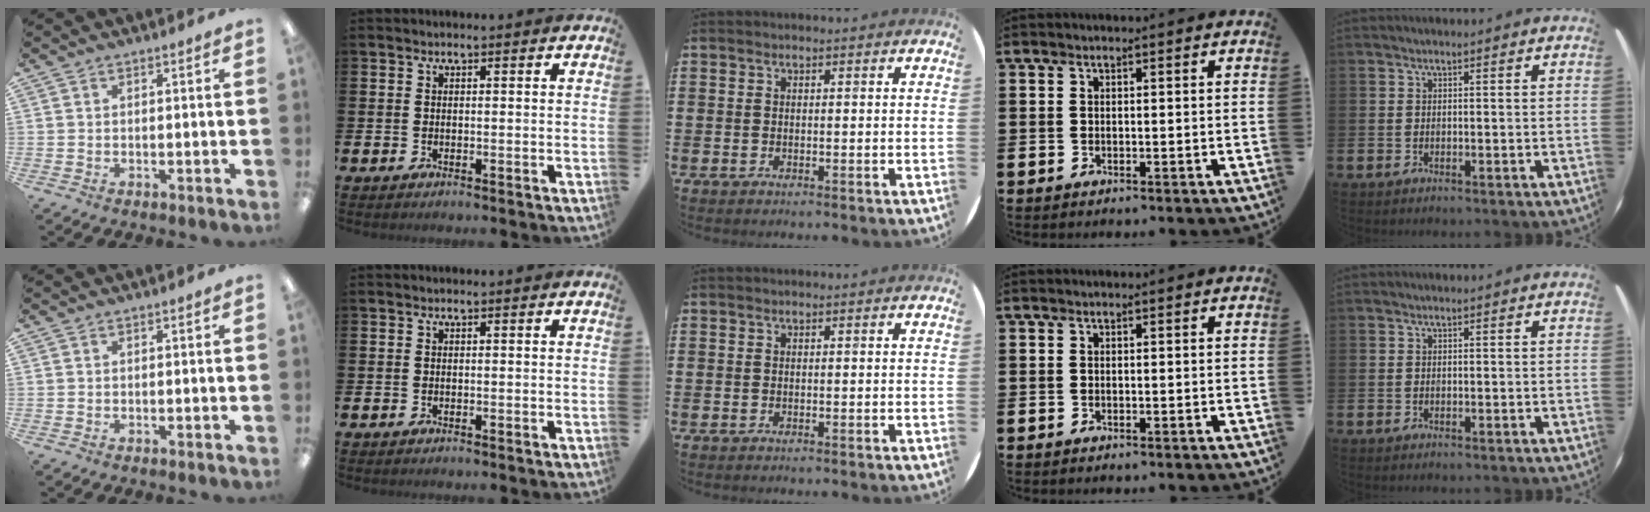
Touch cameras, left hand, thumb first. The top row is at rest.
{}